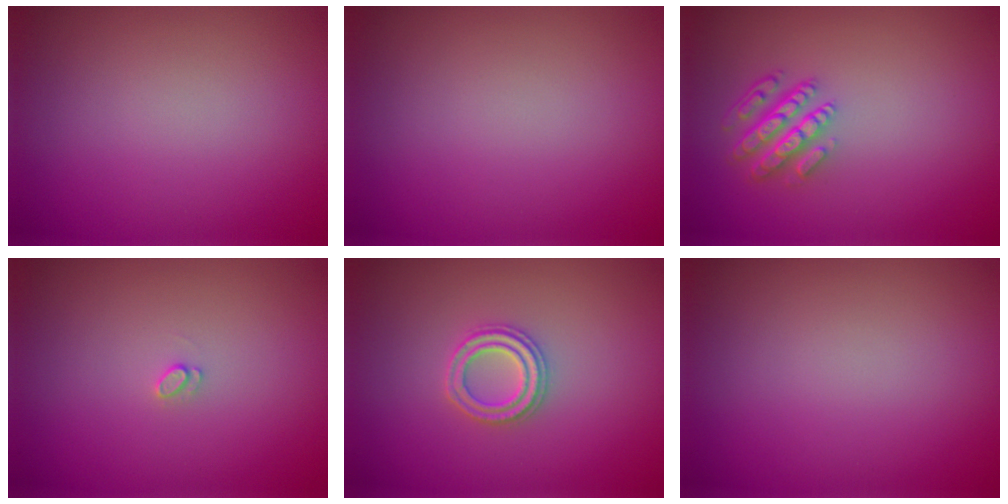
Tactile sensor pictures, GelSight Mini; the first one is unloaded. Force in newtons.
{"total": 0.0}
{"total": 4.3, "press": 3.3, "slide": 2.7}
{"total": 0.7, "press": 0.7, "slide": 0.1}
{"total": 2.3, "press": 2.2, "slide": 0.4}
{"total": 0.0}